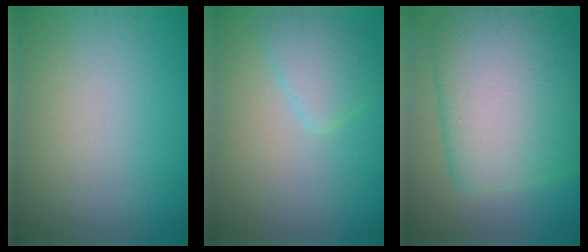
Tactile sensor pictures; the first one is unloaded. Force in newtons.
{"total": 2.6, "press": 2.6, "slide": 0.2}
{"total": 12.5, "press": 12.5, "slide": 0.3}